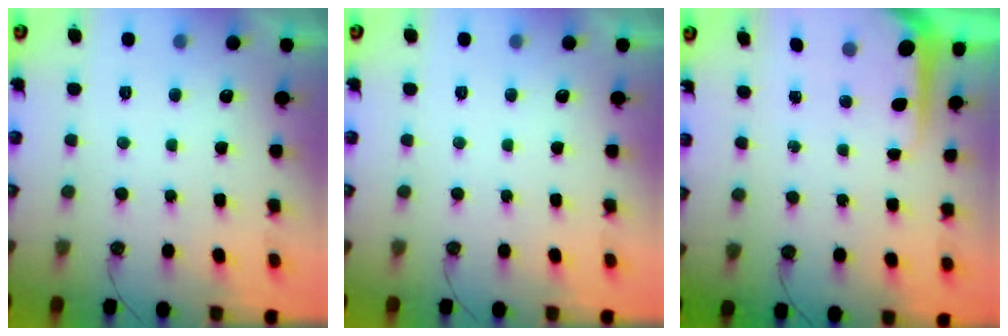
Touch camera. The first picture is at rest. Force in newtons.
{"total": 0.0}
{"total": 5.4, "press": 5.4, "slide": 0.4}